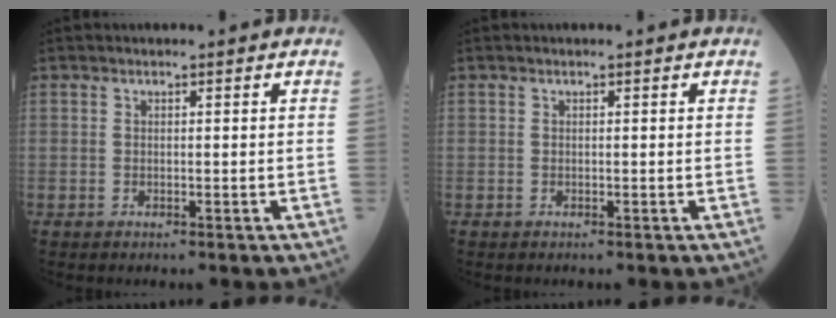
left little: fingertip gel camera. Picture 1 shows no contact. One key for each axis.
{"total": 0.0}